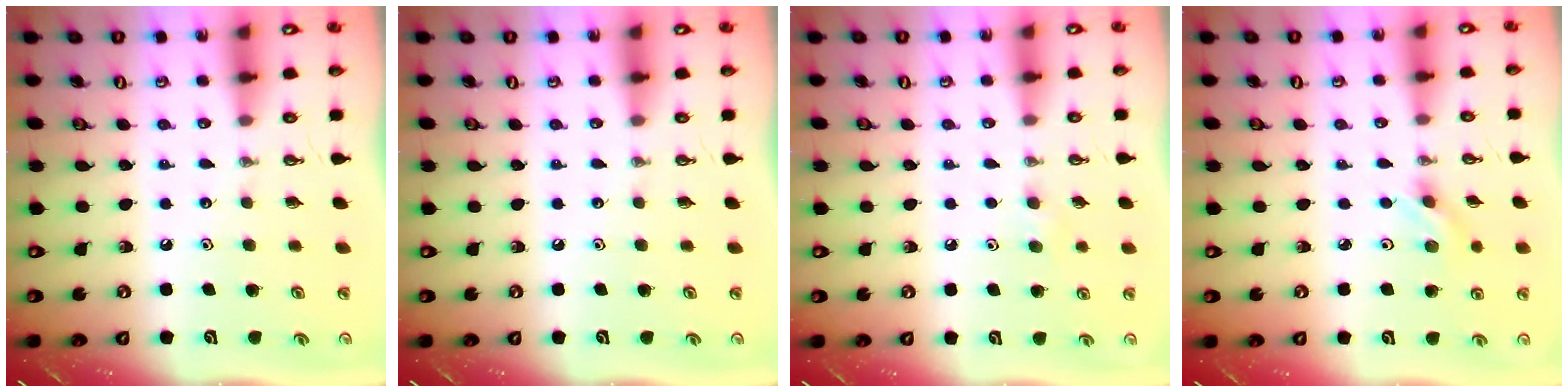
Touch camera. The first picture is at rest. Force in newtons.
{"total": 0.0}
{"total": 4.7, "press": 4.0, "slide": 2.4}
{"total": 2.6, "press": 2.3, "slide": 1.3}